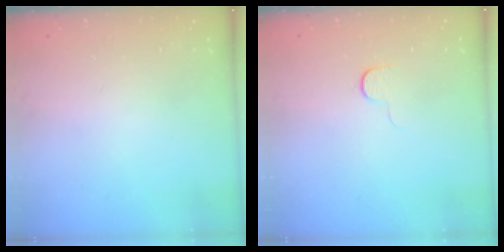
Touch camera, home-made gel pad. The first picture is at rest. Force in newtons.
{"total": 4.2, "press": 4.1, "slide": 1.1}